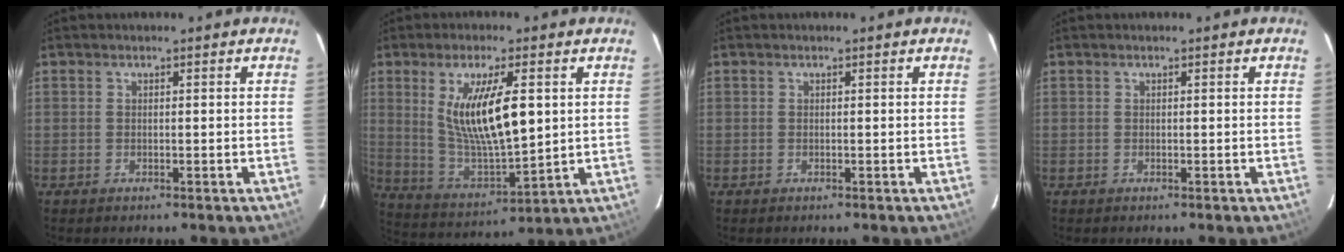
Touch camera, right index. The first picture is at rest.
{"total": 14.6, "force": [3.4, 4.3, 13.5], "torque": [-0.250, -0.013, 0.080]}
{"total": 0.0}
{"total": 0.0}